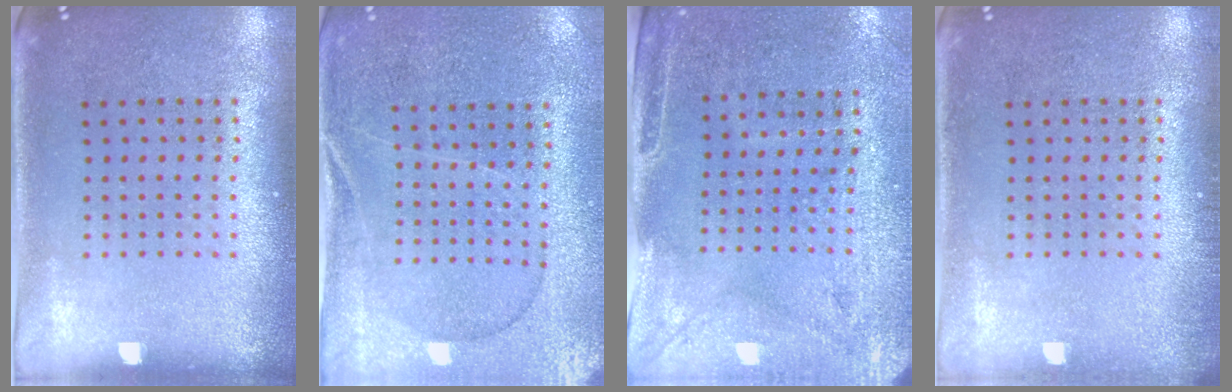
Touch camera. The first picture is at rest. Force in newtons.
{"total": 0.6, "press": 0.5, "slide": 0.3}
{"total": 2.9, "press": 2.5, "slide": 1.6}
{"total": 0.8, "press": 0.8, "slide": 0.0}